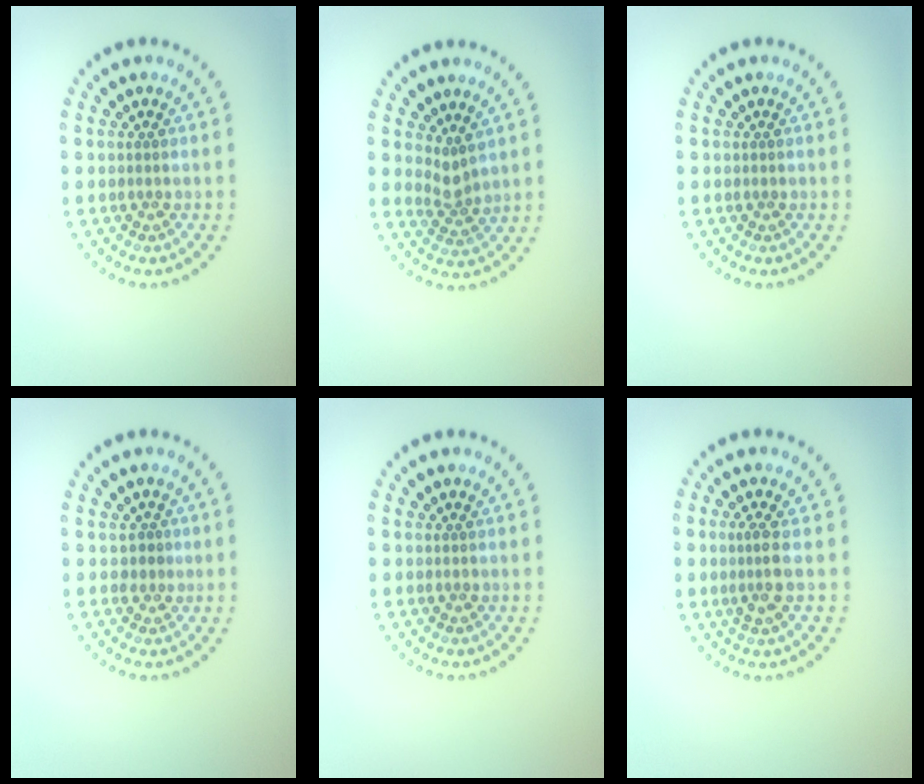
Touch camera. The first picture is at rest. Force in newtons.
{"total": 2.1, "press": 1.4, "slide": 1.5}
{"total": 0.0}
{"total": 0.7, "press": 0.5, "slide": 0.6}
{"total": 0.0}
{"total": 2.1, "press": 1.7, "slide": 1.2}